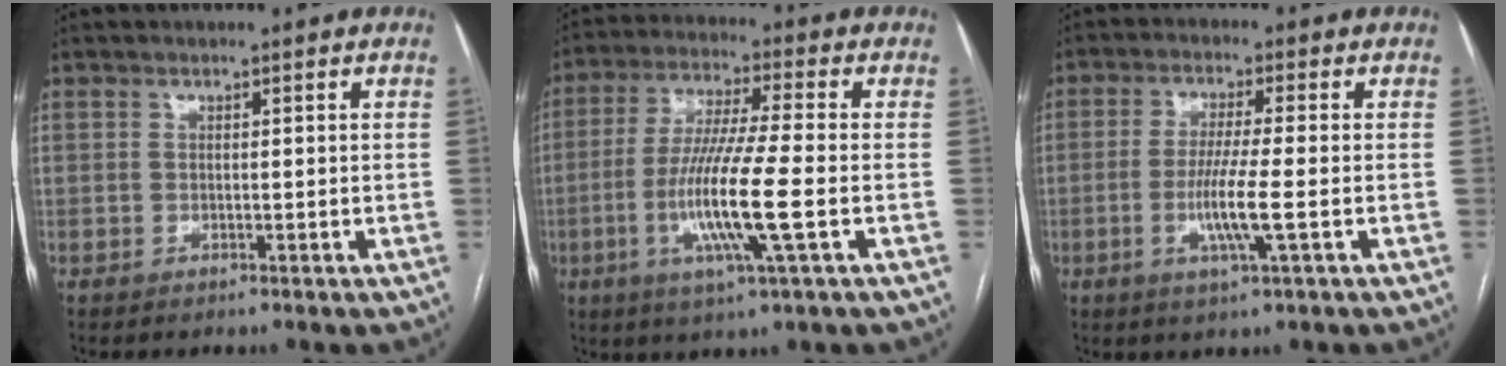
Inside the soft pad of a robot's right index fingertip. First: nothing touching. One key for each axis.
{"total": 12.4, "fx": -3.1, "fy": -0.3, "fz": 12.1, "tx": -0.244, "ty": -0.016, "tz": -0.065}
{"total": 6.7, "fx": -1.6, "fy": -0.5, "fz": 6.5, "tx": -0.127, "ty": -0.014, "tz": -0.033}